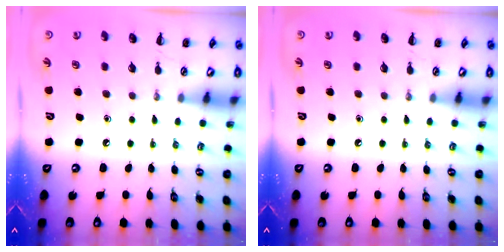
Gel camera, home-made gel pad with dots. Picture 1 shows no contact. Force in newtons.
{"total": 0.0}